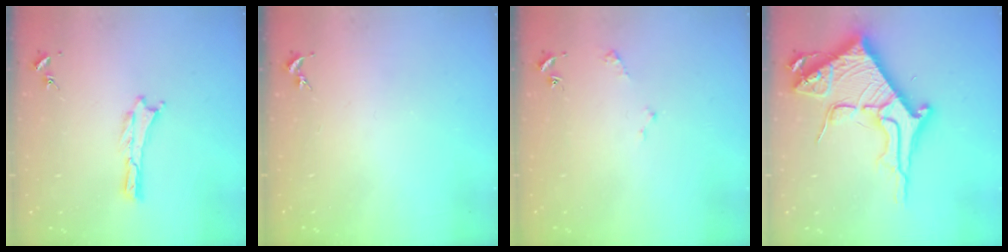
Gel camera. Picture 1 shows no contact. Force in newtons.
{"total": 0.0}
{"total": 1.6, "press": 1.6, "slide": 0.2}
{"total": 13.9, "press": 13.9, "slide": 1.5}